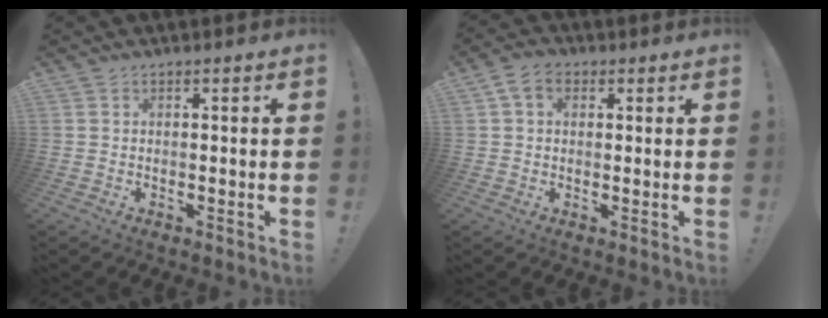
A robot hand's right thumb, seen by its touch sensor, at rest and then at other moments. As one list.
[{"total": 5.8, "force": [2.1, 4.1, 3.5], "torque": [-0.063, 0.006, 0.043]}]